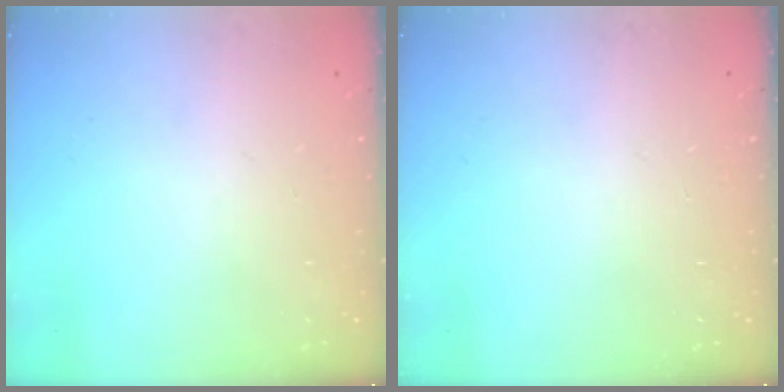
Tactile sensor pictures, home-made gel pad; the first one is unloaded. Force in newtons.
{"total": 0.0}